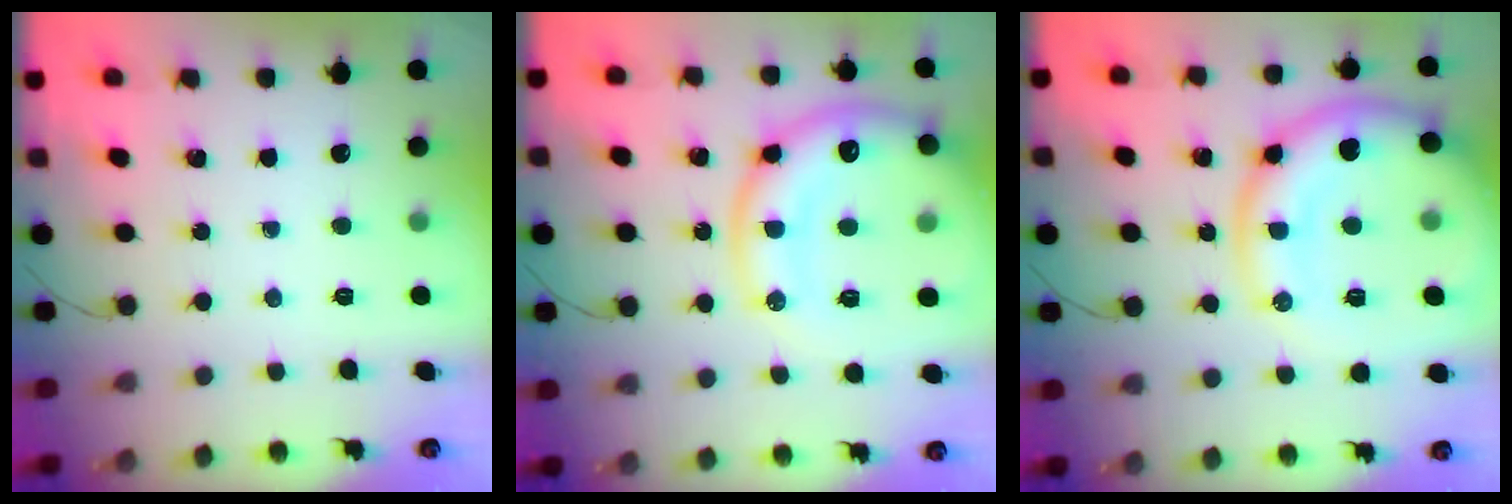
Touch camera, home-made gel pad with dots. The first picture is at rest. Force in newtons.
{"total": 20.9, "press": 20.6, "slide": 3.3}
{"total": 18.3, "press": 18.2, "slide": 2.2}